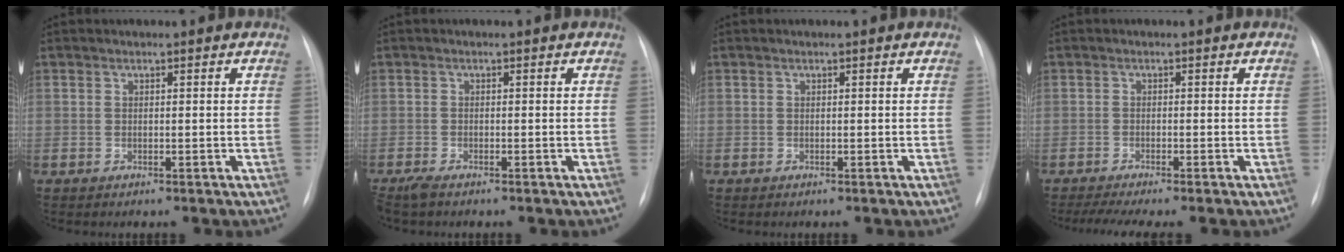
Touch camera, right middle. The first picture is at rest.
{"total": 2.6, "force": [-2.0, 0.6, 1.5], "torque": [-0.035, -0.009, -0.035]}
{"total": 0.0}
{"total": 5.9, "force": [-4.8, 0.1, 3.5], "torque": [-0.053, -0.010, -0.075]}